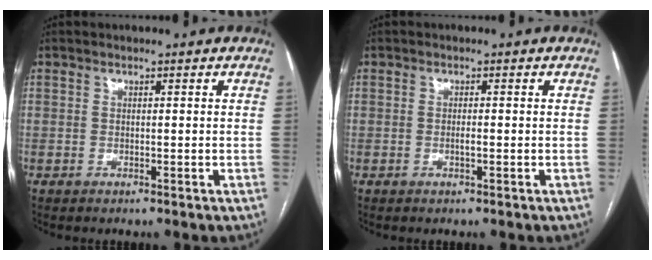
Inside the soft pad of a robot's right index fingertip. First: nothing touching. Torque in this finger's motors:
{"motor_torque": [0.23, -0.12, 0.07, 0.03]}